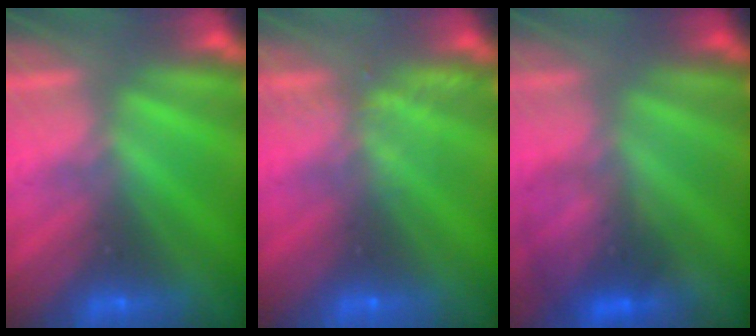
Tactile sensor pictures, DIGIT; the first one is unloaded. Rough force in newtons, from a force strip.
{"total": 2.2}
{"total": 4.9}